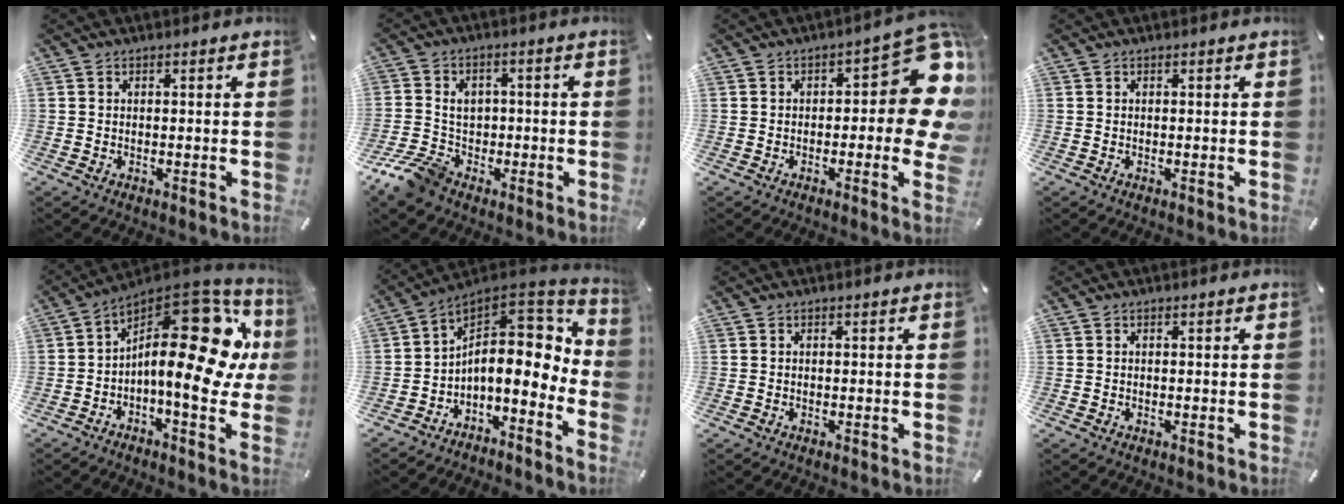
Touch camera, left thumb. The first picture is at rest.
{"total": 9.6, "force": [-3.7, 7.8, 4.3], "torque": [-0.097, 0.028, -0.065]}
{"total": 15.9, "force": [2.9, 6.8, 14.1], "torque": [-0.163, -0.024, 0.049]}
{"total": 0.0}
{"total": 23.0, "force": [2.2, 11.0, 20.1], "torque": [-0.305, -0.031, 0.045]}
{"total": 13.0, "force": [1.5, 8.3, 9.9], "torque": [-0.137, -0.034, 0.026]}
{"total": 0.0}
{"total": 0.0}